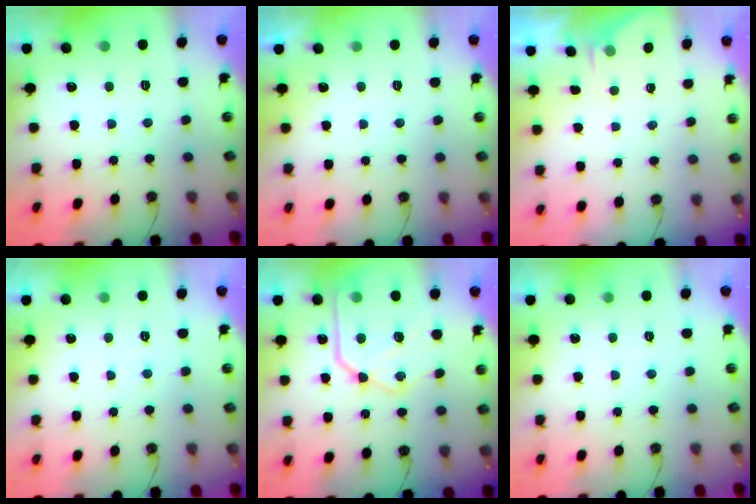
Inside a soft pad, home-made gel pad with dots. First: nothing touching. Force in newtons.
{"total": 0.0}
{"total": 1.4, "press": 1.3, "slide": 0.2}
{"total": 2.5, "press": 2.4, "slide": 0.4}
{"total": 19.2, "press": 19.1, "slide": 1.7}
{"total": 2.3, "press": 2.2, "slide": 0.4}